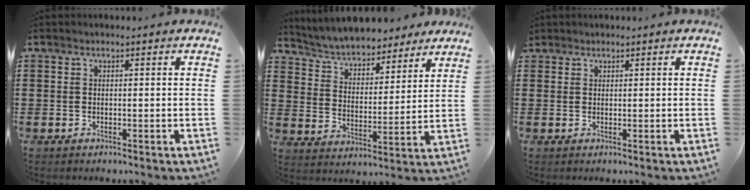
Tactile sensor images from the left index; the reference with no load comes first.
{"total": 5.4, "force": [5.2, 0.8, 0.9], "torque": [-0.046, -0.033, 0.089]}
{"total": 0.9, "force": [0.8, 0.4, 0.1], "torque": [-0.004, 0.001, 0.017]}